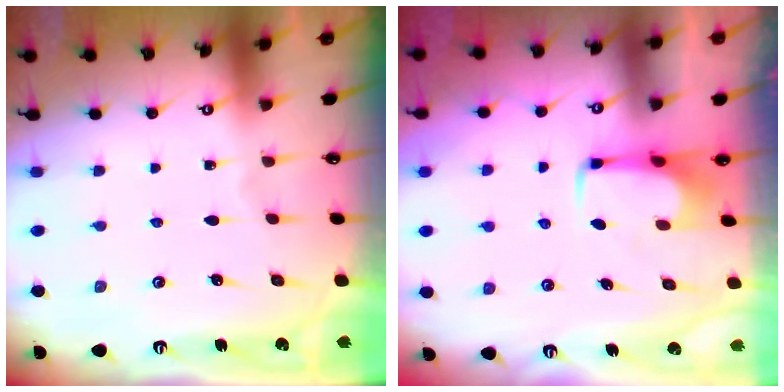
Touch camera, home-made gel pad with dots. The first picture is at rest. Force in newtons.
{"total": 1.6, "press": 1.5, "slide": 0.5}